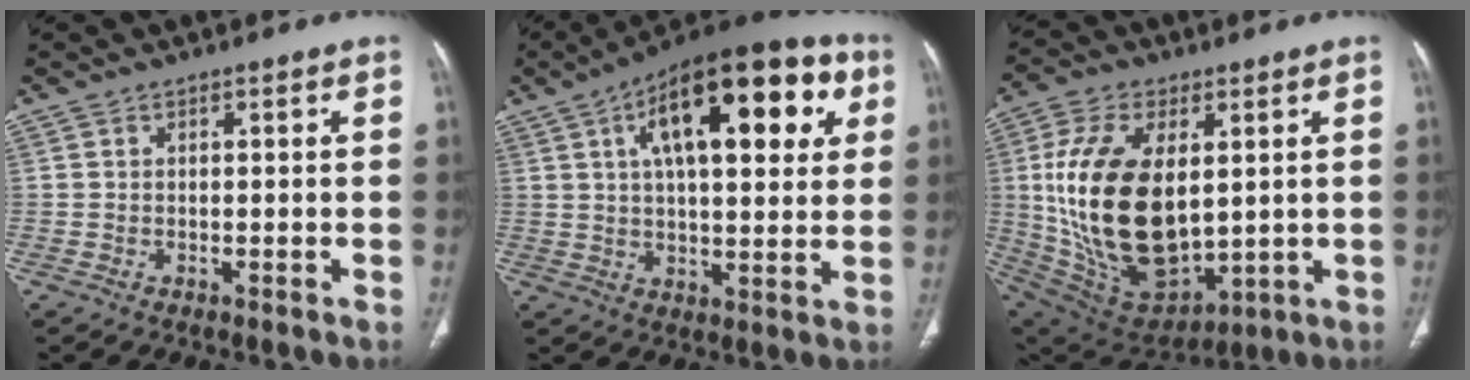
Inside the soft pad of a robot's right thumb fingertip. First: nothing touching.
{"total": 23.9, "force": [8.4, 10.1, 19.9], "torque": [-0.270, 0.013, 0.120]}
{"total": 24.1, "force": [2.3, 13.4, 19.9], "torque": [-0.375, -0.020, 0.062]}